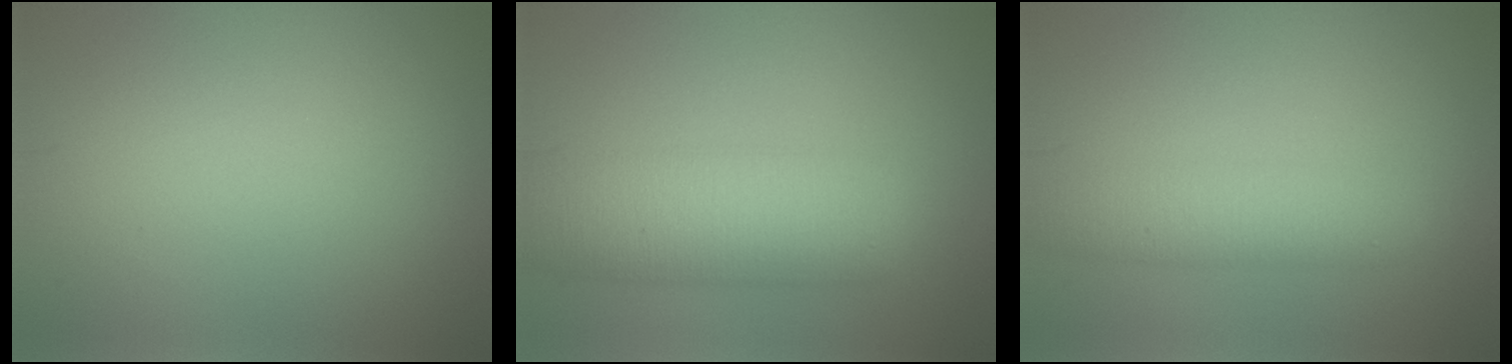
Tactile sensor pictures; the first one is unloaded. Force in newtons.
{"total": 8.1, "press": 8.1, "slide": 0.2}
{"total": 3.7, "press": 3.7, "slide": 0.1}